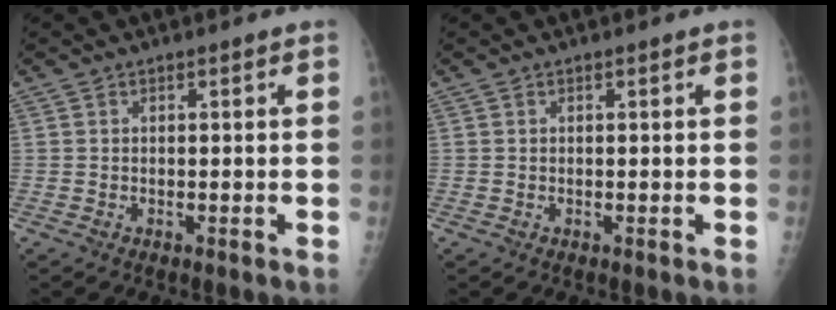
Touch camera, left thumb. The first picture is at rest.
{"total": 0.0}